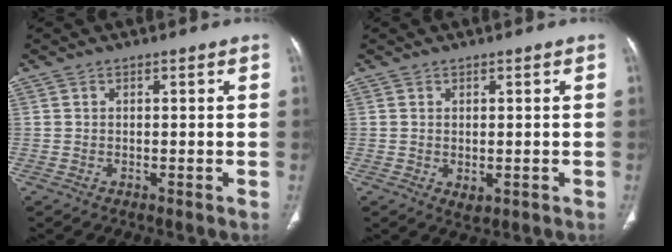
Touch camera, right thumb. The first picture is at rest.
{"total": 1.8, "force": [-0.3, 1.3, 1.3], "torque": [-0.018, -0.003, 0.002]}